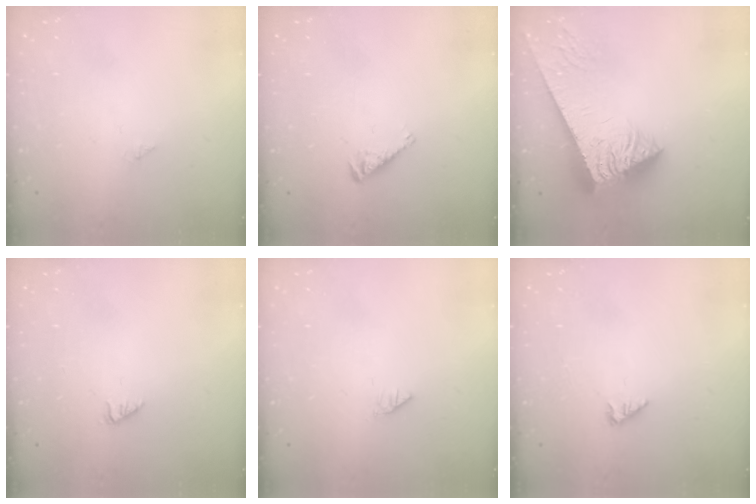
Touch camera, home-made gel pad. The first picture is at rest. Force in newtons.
{"total": 3.3, "press": 3.3, "slide": 0.6}
{"total": 7.8, "press": 7.7, "slide": 1.0}
{"total": 0.7, "press": 0.7, "slide": 0.2}
{"total": 0.0}
{"total": 1.7, "press": 1.7, "slide": 0.3}